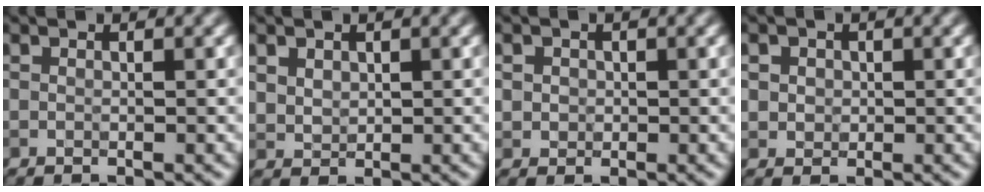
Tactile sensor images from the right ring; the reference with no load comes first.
{"total": 1.7, "force": [0.9, 1.3, 0.6], "torque": [-0.015, -0.006, 0.024]}
{"total": 1.5, "force": [0.4, 1.3, 0.5], "torque": [-0.007, 0.001, 0.016]}
{"total": 2.4, "force": [0.9, 2.0, 1.0], "torque": [-0.017, 0.006, 0.019]}